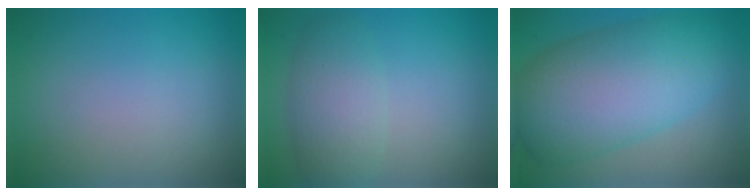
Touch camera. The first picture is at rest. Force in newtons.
{"total": 4.2, "press": 4.2, "slide": 0.1}
{"total": 11.0, "press": 11.0, "slide": 0.4}